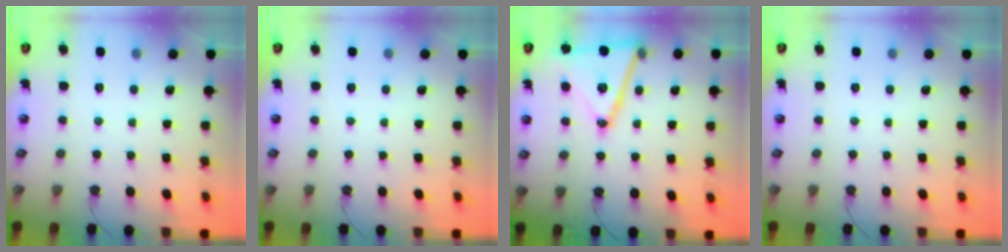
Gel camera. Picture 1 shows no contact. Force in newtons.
{"total": 0.0}
{"total": 18.7, "press": 18.4, "slide": 3.4}
{"total": 0.0}